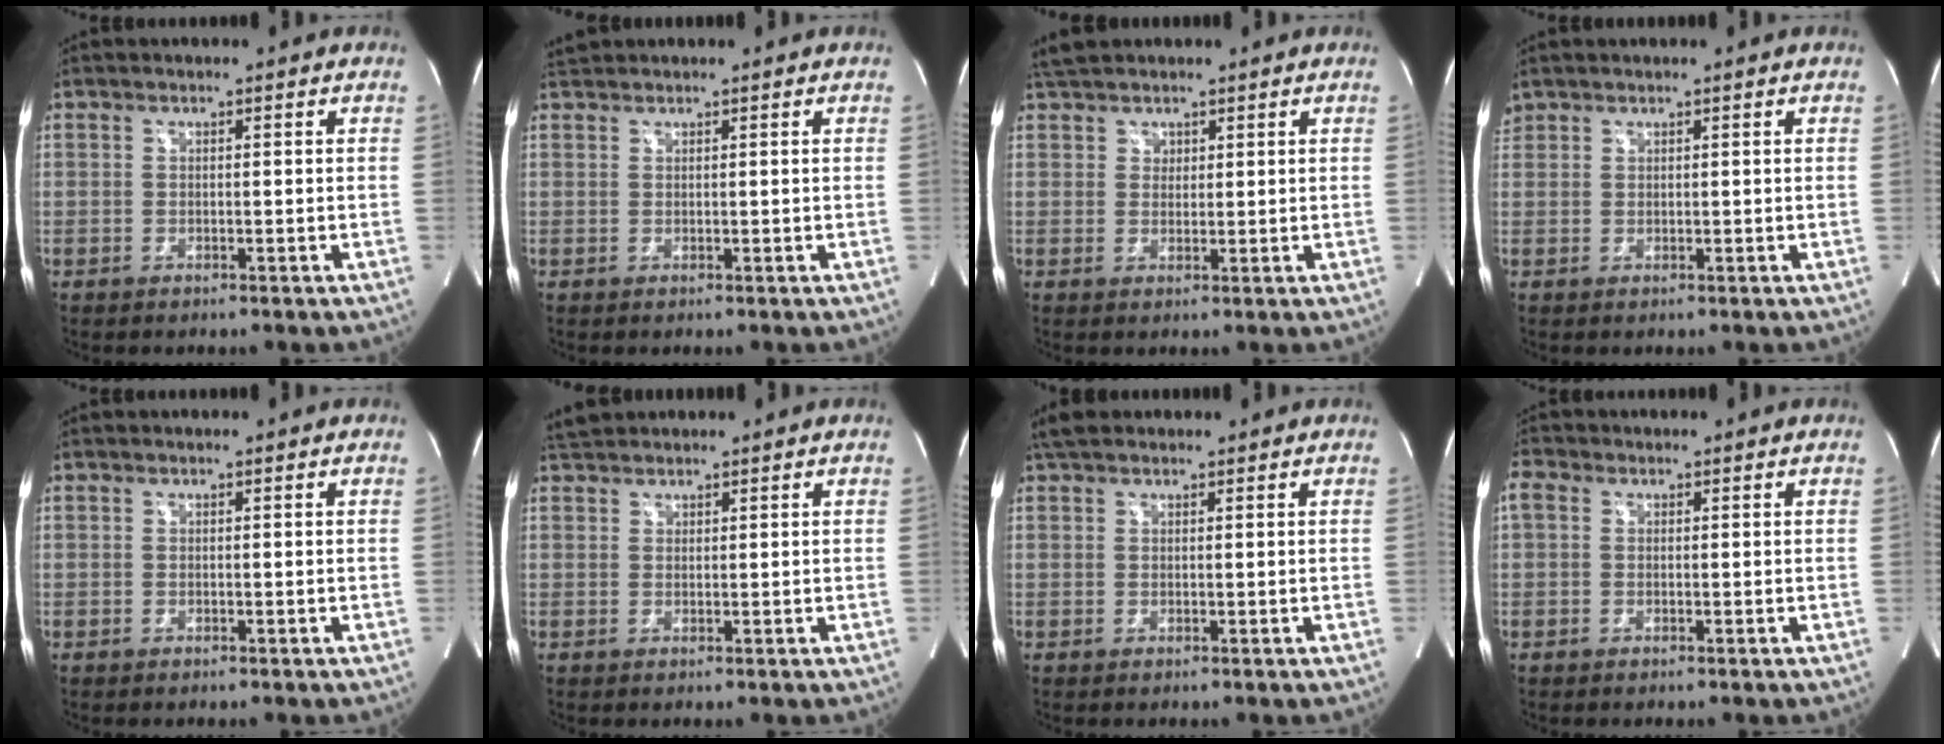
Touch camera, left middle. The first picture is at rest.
{"total": 1.3, "force": [1.3, 0.1, 0.0], "torque": [-0.010, 0.013, 0.031]}
{"total": 4.1, "force": [3.2, 2.4, 1.1], "torque": [-0.022, 0.012, 0.061]}
{"total": 1.4, "force": [1.2, 0.7, 0.0], "torque": [-0.006, 0.017, 0.027]}
{"total": 0.0}
{"total": 2.6, "force": [2.4, 0.9, 0.4], "torque": [-0.012, 0.016, 0.045]}
{"total": 2.8, "force": [2.3, 1.3, 1.0], "torque": [-0.023, 0.022, 0.039]}
{"total": 1.8, "force": [0.5, 1.4, 1.0], "torque": [-0.031, 0.014, 0.008]}